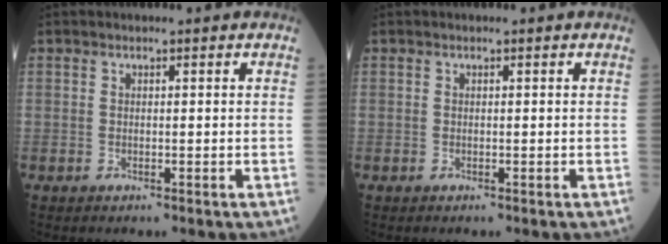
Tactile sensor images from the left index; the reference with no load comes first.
{"total": 0.0}